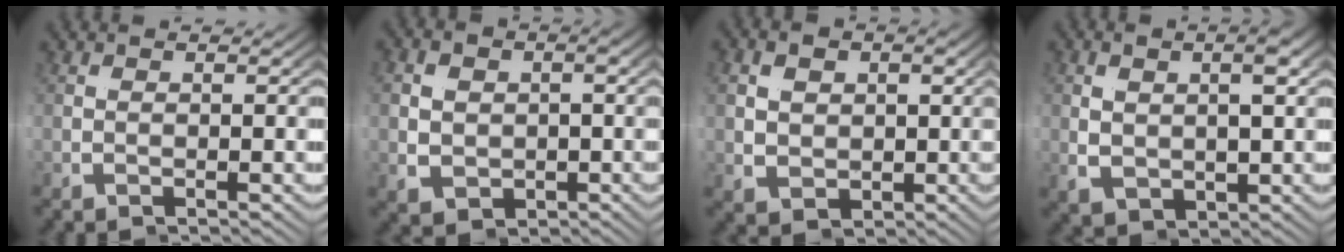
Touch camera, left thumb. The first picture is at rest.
{"total": 4.1, "force": [0.0, 3.4, 2.4], "torque": [-0.043, -0.012, 0.004]}
{"total": 5.0, "force": [0.9, 4.0, 3.0], "torque": [-0.048, -0.006, 0.015]}
{"total": 2.4, "force": [-0.3, 0.7, 2.3], "torque": [-0.034, 0.000, -0.002]}